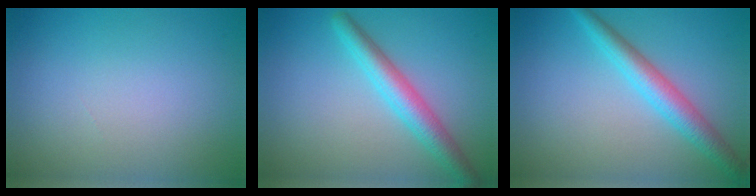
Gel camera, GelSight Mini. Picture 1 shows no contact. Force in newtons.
{"total": 3.8, "press": 3.8, "slide": 0.1}
{"total": 3.7, "press": 3.7, "slide": 0.1}